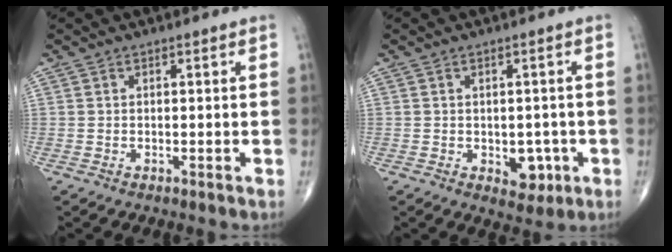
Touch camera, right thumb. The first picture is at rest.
{"total": 4.9, "force": [-1.3, 3.3, 3.4], "torque": [-0.015, 0.001, -0.009]}